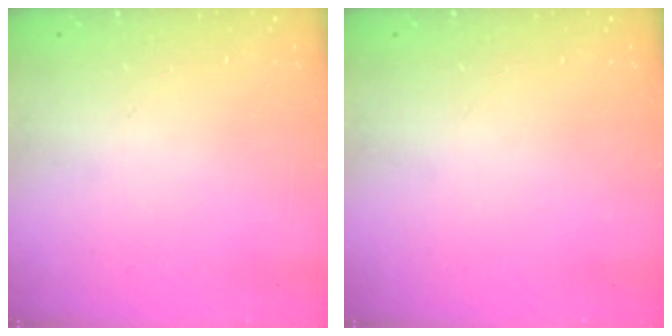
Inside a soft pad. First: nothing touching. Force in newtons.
{"total": 0.0}